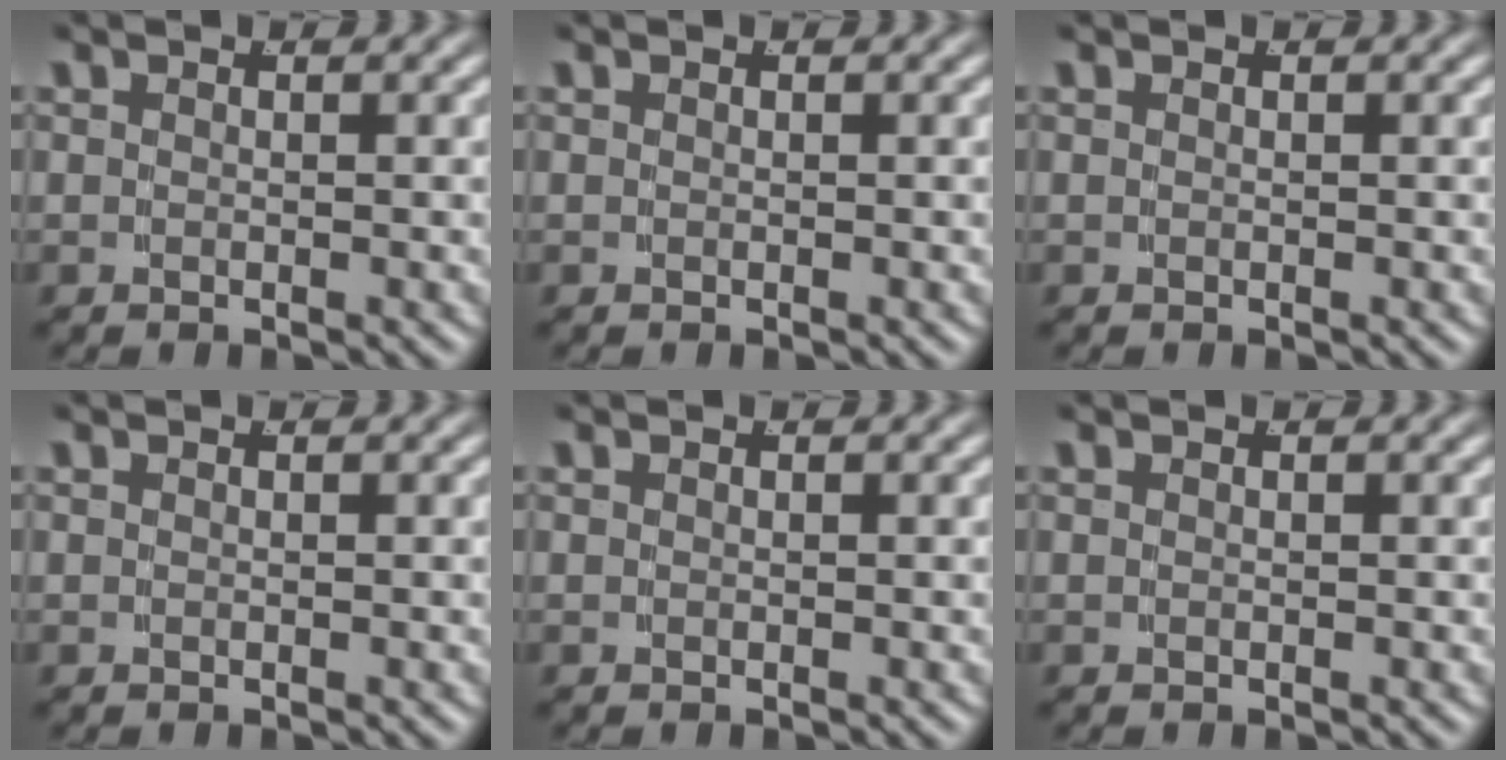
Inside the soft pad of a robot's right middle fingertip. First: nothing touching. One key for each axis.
{"total": 0.0}
{"total": 0.0}
{"total": 0.0}
{"total": 0.0}
{"total": 0.0}